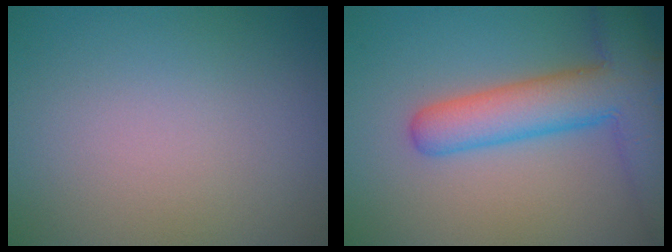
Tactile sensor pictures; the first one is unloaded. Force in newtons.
{"total": 8.4, "press": 8.4, "slide": 0.3}